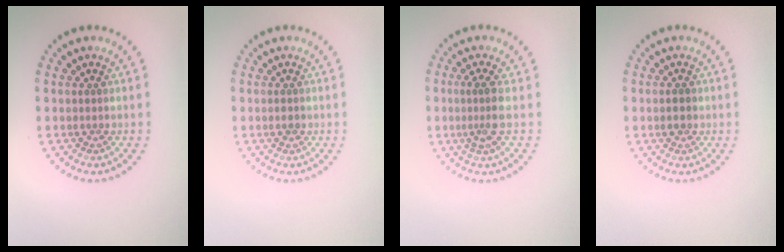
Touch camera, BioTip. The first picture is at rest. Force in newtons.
{"total": 1.0, "press": 1.0, "slide": 0.1}
{"total": 2.4, "press": 1.9, "slide": 1.5}
{"total": 1.8, "press": 1.8, "slide": 0.2}